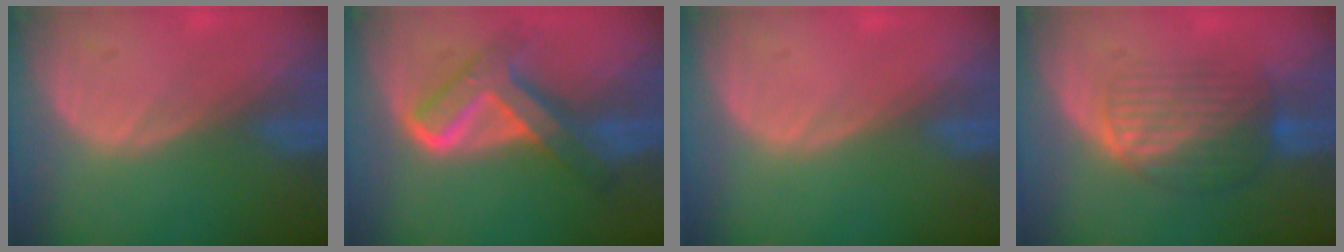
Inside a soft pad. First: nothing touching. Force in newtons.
{"total": 8.4, "press": 8.3, "slide": 0.7}
{"total": 0.0}
{"total": 6.7, "press": 6.4, "slide": 1.9}